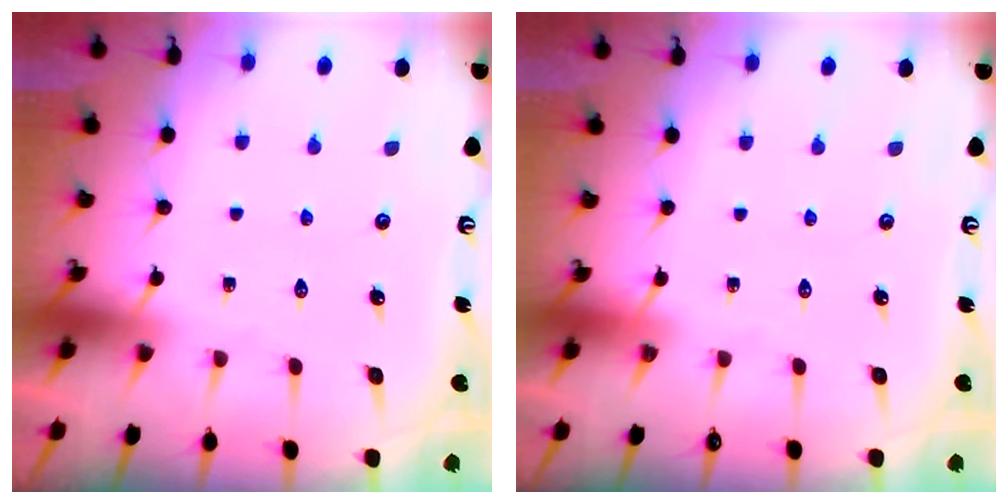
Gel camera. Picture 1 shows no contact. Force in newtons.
{"total": 0.0}